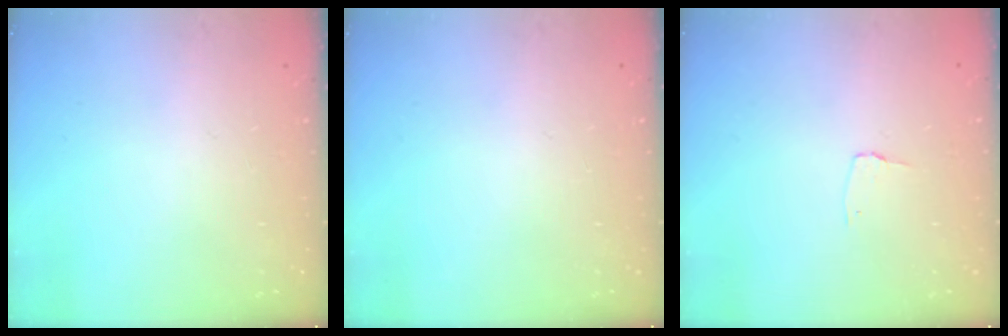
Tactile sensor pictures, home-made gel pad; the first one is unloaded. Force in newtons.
{"total": 0.0}
{"total": 2.7, "press": 2.7, "slide": 0.3}